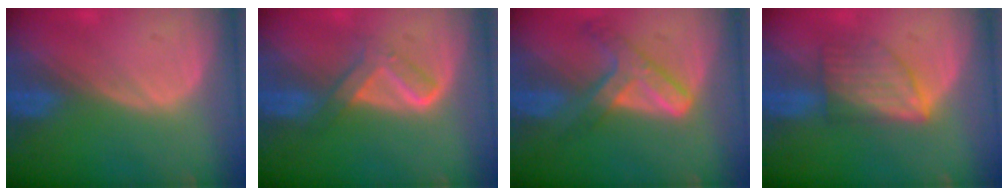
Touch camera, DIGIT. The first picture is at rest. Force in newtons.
{"total": 4.4, "press": 4.4, "slide": 0.4}
{"total": 7.4, "press": 6.2, "slide": 4.1}
{"total": 6.0, "press": 6.0, "slide": 0.7}